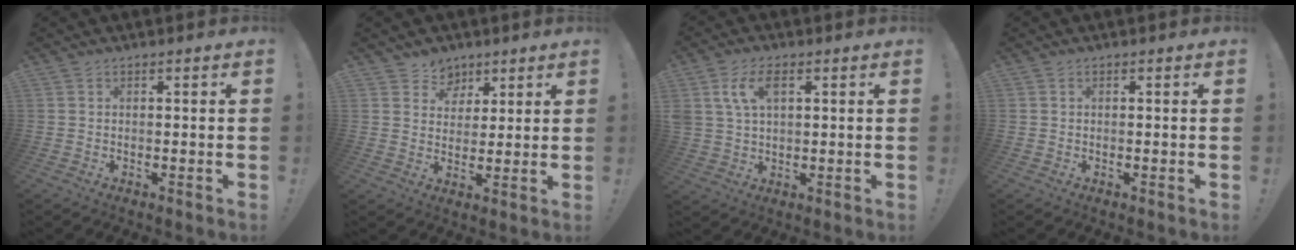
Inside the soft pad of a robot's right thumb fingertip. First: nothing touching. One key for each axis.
{"total": 6.1, "fx": 3.3, "fy": 5.1, "fz": 0.1, "tx": -0.001, "ty": -0.028, "tz": 0.068}
{"total": 8.0, "fx": 3.1, "fy": 4.6, "fz": 5.8, "tx": -0.117, "ty": 0.002, "tz": 0.056}
{"total": 0.0}